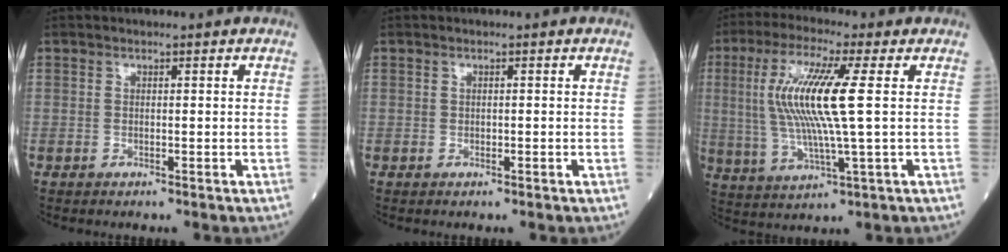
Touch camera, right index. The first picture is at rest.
{"total": 0.0}
{"total": 12.4, "force": [1.8, 0.2, 12.3], "torque": [-0.267, 0.002, 0.032]}